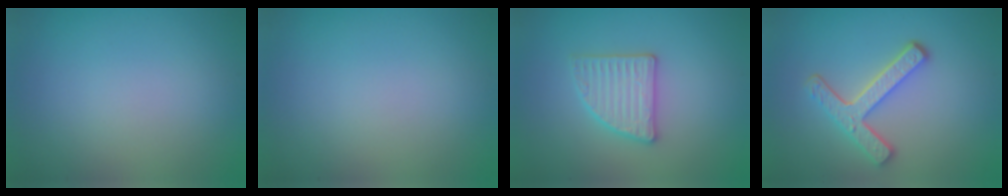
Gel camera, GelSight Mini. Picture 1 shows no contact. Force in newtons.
{"total": 0.0}
{"total": 2.8, "press": 2.8, "slide": 0.4}
{"total": 4.0, "press": 3.1, "slide": 2.5}